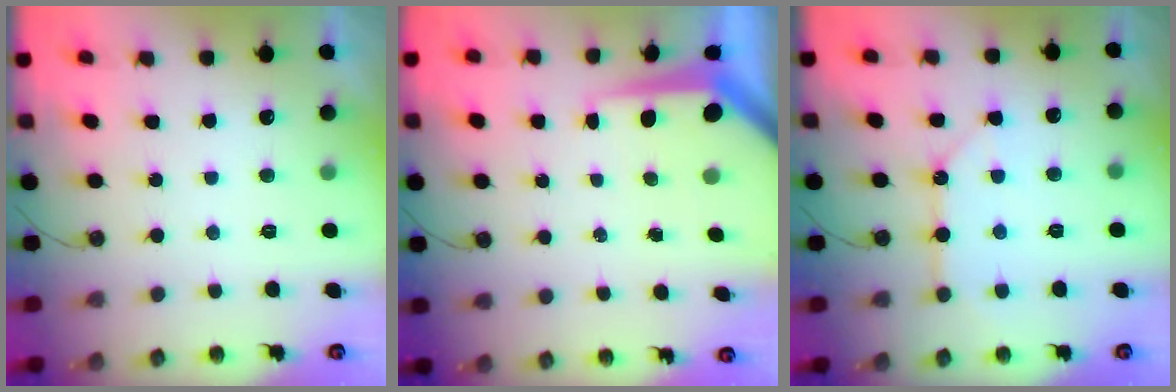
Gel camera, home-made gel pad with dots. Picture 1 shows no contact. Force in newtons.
{"total": 7.9, "press": 7.9, "slide": 0.6}
{"total": 10.3, "press": 10.3, "slide": 1.1}